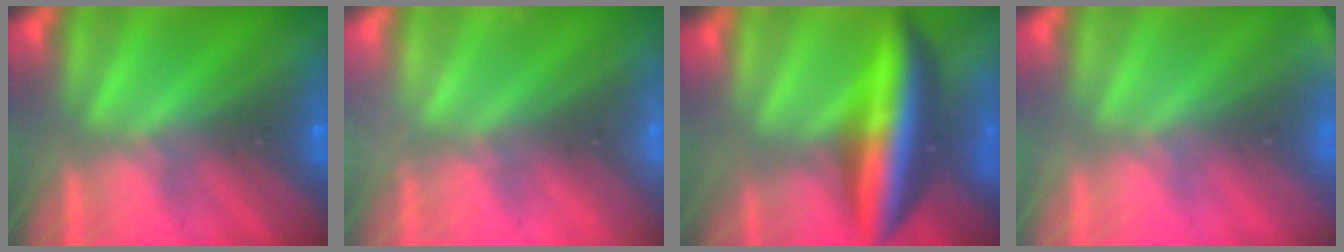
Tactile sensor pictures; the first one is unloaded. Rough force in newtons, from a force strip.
{"total": 2.4}
{"total": 8.3}
{"total": 2.4}